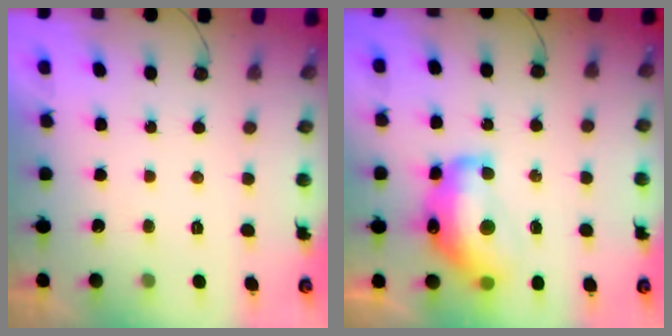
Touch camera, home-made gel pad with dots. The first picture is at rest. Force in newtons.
{"total": 16.1, "press": 16.0, "slide": 1.5}